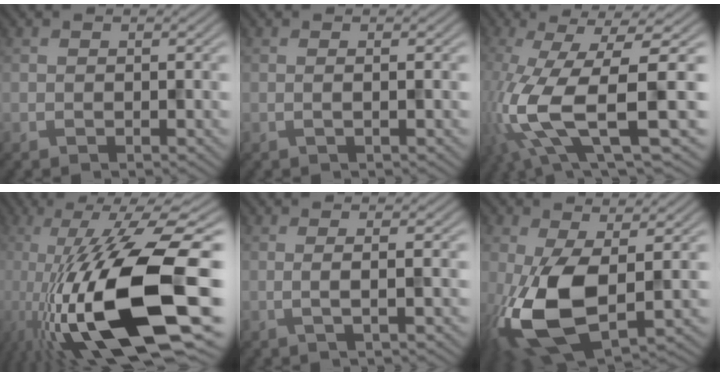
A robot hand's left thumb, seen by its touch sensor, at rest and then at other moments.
{"total": 1.0, "force": [0.1, 0.2, 0.9], "torque": [-0.015, 0.005, -0.005]}
{"total": 14.1, "force": [-3.3, 4.2, 13.0], "torque": [-0.282, -0.022, -0.040]}
{"total": 19.8, "force": [-7.2, 6.6, 17.2], "torque": [-0.317, -0.004, -0.123]}
{"total": 2.3, "force": [0.1, 0.4, 2.2], "torque": [-0.034, 0.004, -0.008]}
{"total": 12.0, "force": [-1.7, 5.8, 10.3], "torque": [-0.243, -0.016, -0.030]}